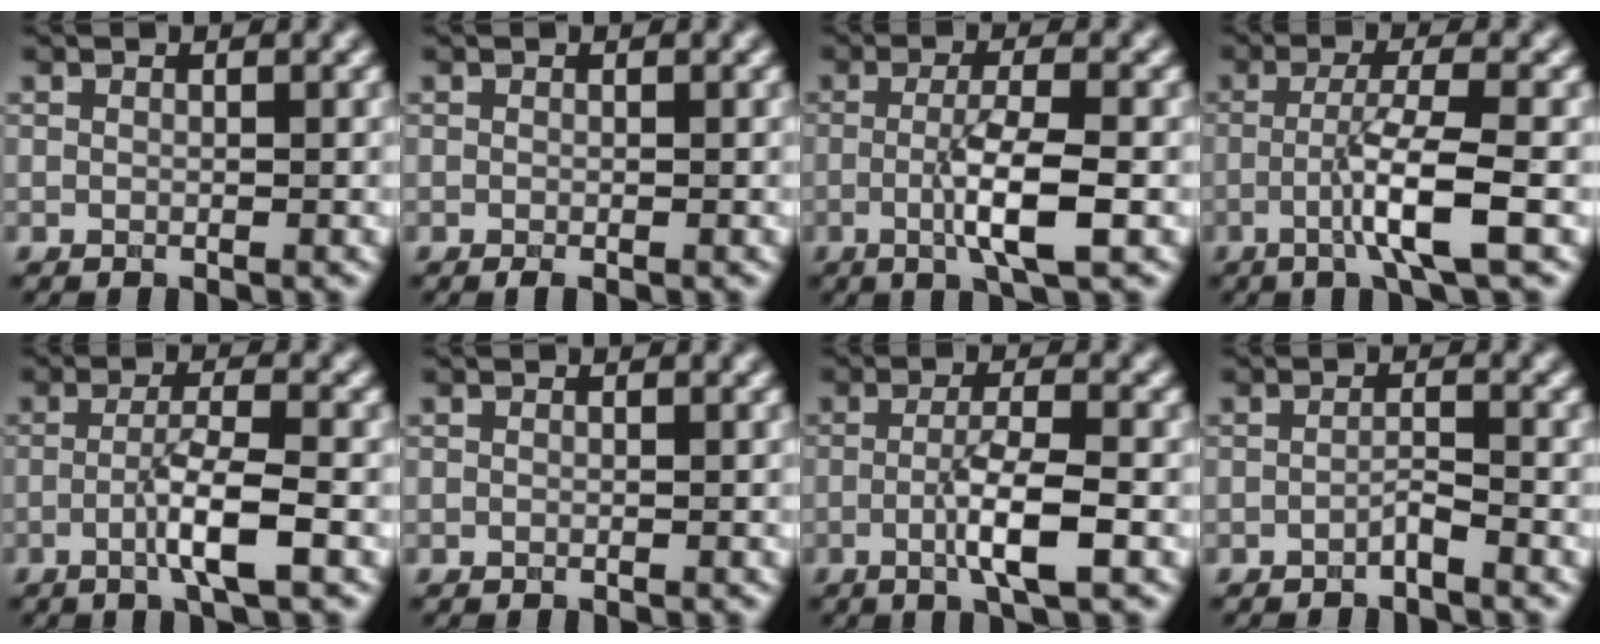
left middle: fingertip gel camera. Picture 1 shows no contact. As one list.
[{"total": 0.5, "force": [-0.3, 0.1, 0.4], "torque": [-0.009, -0.002, -0.004]}, {"total": 4.9, "force": [-0.9, 0.8, 4.7], "torque": [-0.084, 0.000, -0.021]}, {"total": 4.9, "force": [-1.5, 0.5, 4.7], "torque": [-0.080, 0.010, -0.037]}, {"total": 4.1, "force": [-1.2, 0.5, 3.9], "torque": [-0.070, 0.008, -0.031]}, {"total": 0.0}, {"total": 4.3, "force": [-1.1, 0.6, 4.2], "torque": [-0.074, 0.005, -0.025]}, {"total": 1.1, "force": [-0.8, 0.1, 0.8], "torque": [-0.015, 0.006, -0.016]}]